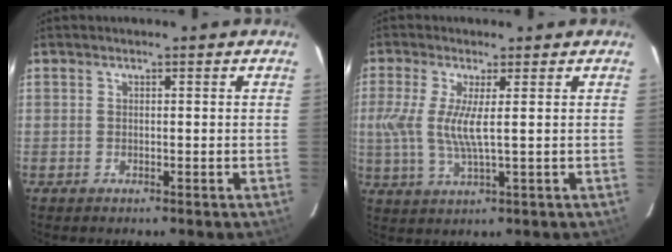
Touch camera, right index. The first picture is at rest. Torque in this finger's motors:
{"motor_torque": [0.20, 0.13, 0.24, 0.13]}